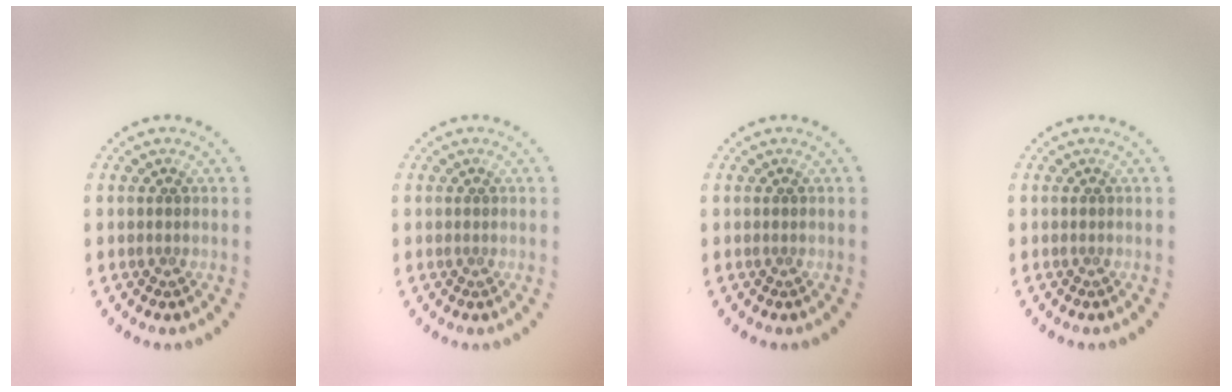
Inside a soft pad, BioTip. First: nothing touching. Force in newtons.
{"total": 0.0}
{"total": 0.0}
{"total": 0.0}